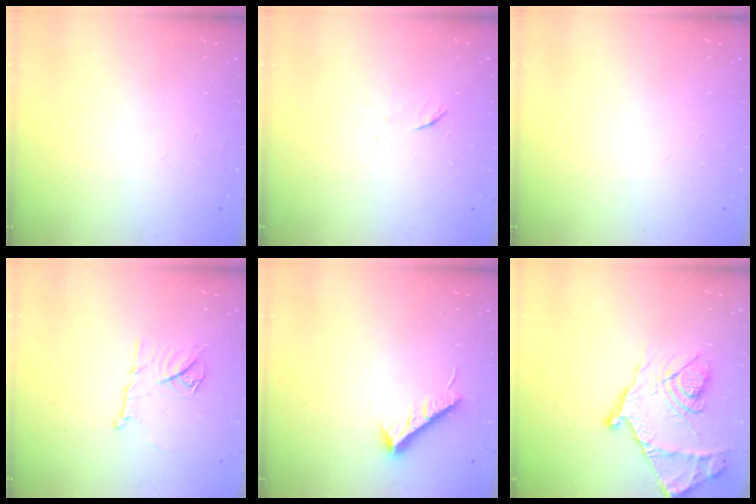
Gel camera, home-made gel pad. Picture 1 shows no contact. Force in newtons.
{"total": 5.2, "press": 5.1, "slide": 0.7}
{"total": 0.0}
{"total": 11.4, "press": 11.4, "slide": 0.6}
{"total": 7.3, "press": 7.3, "slide": 0.6}
{"total": 18.9, "press": 18.8, "slide": 1.6}